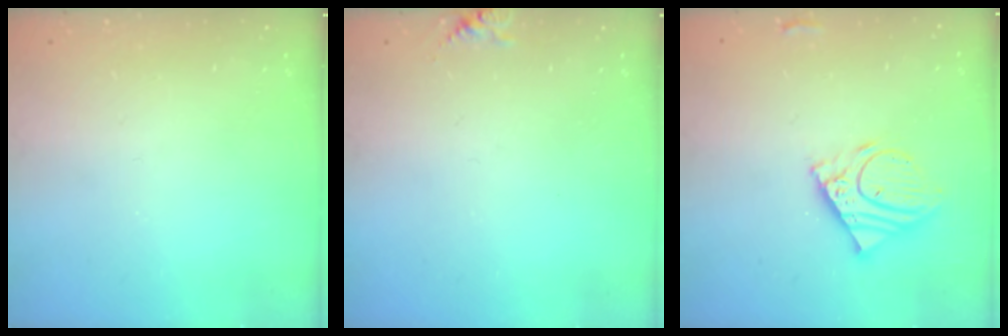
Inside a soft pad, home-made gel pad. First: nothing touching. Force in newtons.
{"total": 4.5, "press": 4.5, "slide": 0.6}
{"total": 10.3, "press": 10.2, "slide": 1.6}